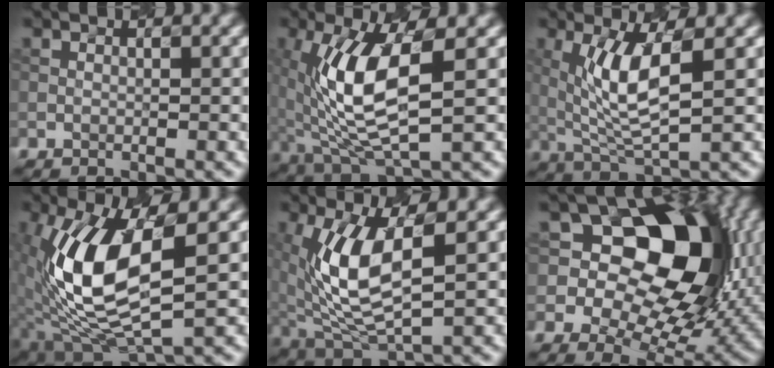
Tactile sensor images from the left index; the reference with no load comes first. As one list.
[{"total": 8.0, "force": [0.6, 2.8, 7.5], "torque": [-0.166, -0.002, 0.025]}, {"total": 5.7, "force": [1.1, 1.4, 5.4], "torque": [-0.117, -0.008, 0.038]}, {"total": 10.4, "force": [0.8, 4.5, 9.4], "torque": [-0.210, -0.002, 0.026]}, {"total": 7.8, "force": [1.1, 3.2, 7.0], "torque": [-0.164, -0.002, 0.035]}, {"total": 14.1, "force": [3.6, 9.5, 9.8], "torque": [-0.123, 0.021, 0.064]}]